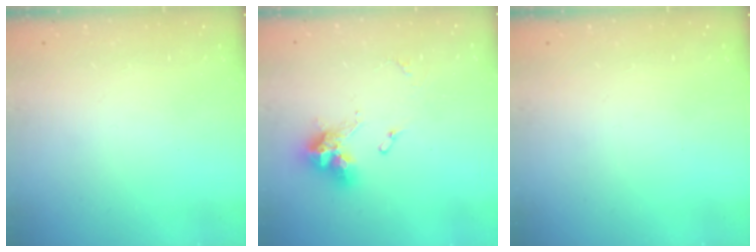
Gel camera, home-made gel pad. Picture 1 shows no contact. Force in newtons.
{"total": 11.5, "press": 11.4, "slide": 1.4}
{"total": 0.0}